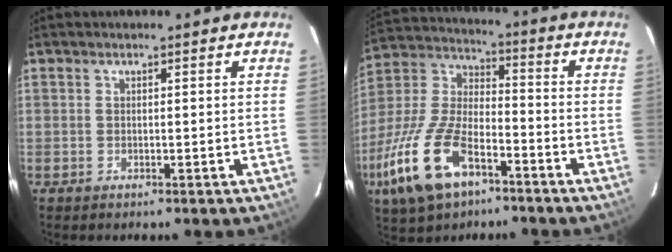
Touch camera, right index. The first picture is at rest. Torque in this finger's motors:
{"motor_torque": [1.57, -0.57, 0.88, 0.20]}